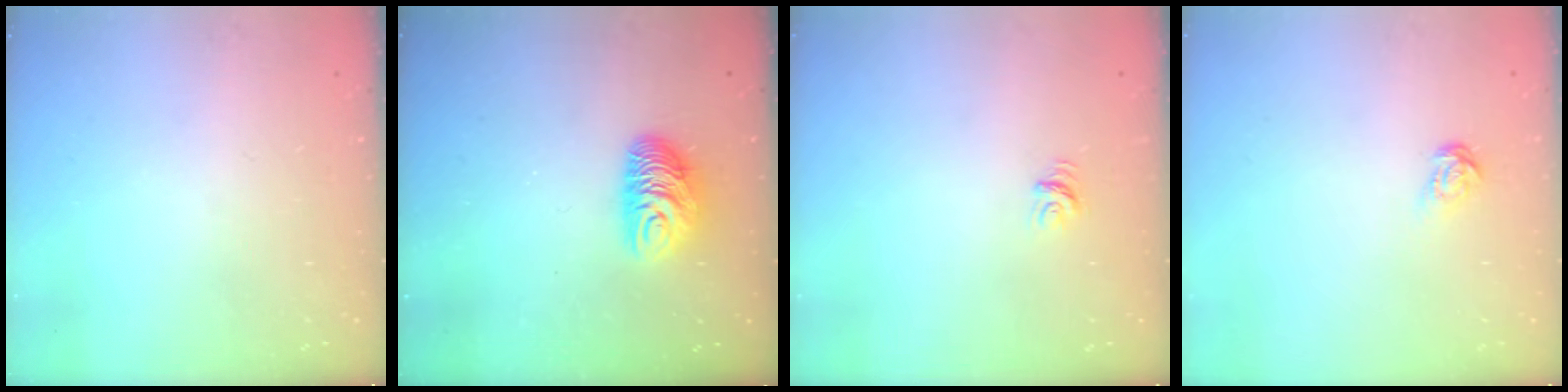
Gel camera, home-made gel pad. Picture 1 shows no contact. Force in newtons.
{"total": 9.5, "press": 9.5, "slide": 0.6}
{"total": 4.5, "press": 4.5, "slide": 0.3}
{"total": 4.0, "press": 3.9, "slide": 0.4}